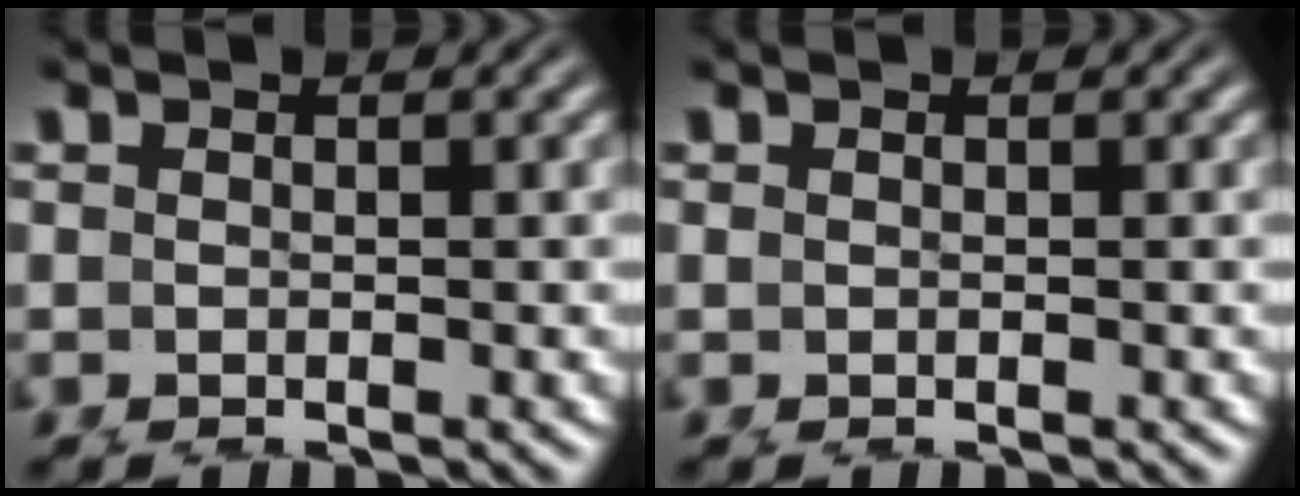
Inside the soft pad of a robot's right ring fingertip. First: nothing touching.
{"total": 0.0}